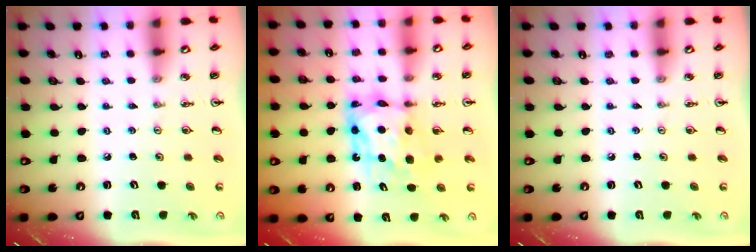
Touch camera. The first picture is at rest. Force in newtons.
{"total": 8.9, "press": 8.8, "slide": 0.9}
{"total": 0.0}